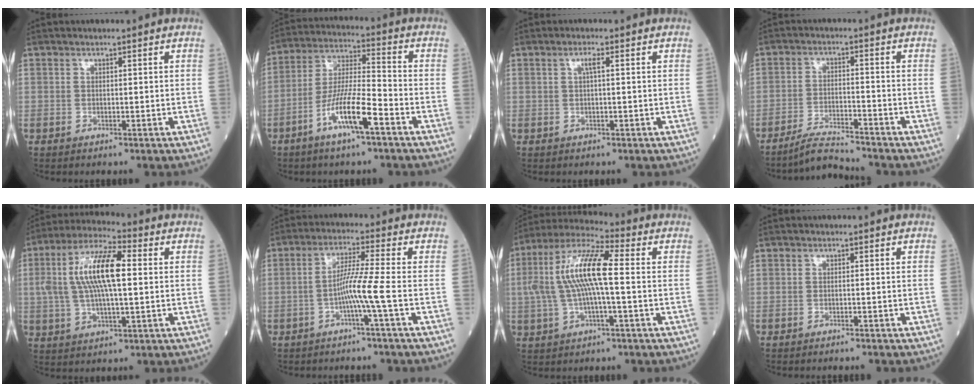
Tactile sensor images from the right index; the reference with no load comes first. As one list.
[{"total": 10.3, "force": [-5.1, 1.0, 8.9], "torque": [-0.177, -0.003, -0.096]}, {"total": 1.3, "force": [0.5, 0.0, 1.2], "torque": [-0.027, 0.003, 0.009]}, {"total": 5.1, "force": [-4.9, -0.7, 1.1], "torque": [-0.023, -0.016, -0.088]}, {"total": 12.4, "force": [1.7, 3.4, 11.8], "torque": [-0.243, 0.026, 0.031]}, {"total": 5.6, "force": [-1.8, -1.7, 5.1], "torque": [-0.099, 0.006, -0.034]}, {"total": 12.4, "force": [0.6, 2.2, 12.2], "torque": [-0.255, 0.024, 0.007]}, {"total": 1.4, "force": [-1.3, -0.2, 0.5], "torque": [-0.006, 0.000, -0.015]}]